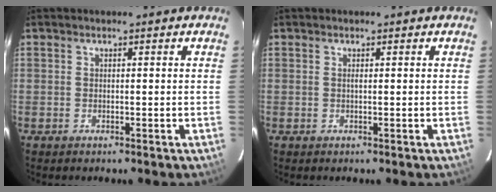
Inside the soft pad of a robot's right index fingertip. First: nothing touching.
{"total": 0.0}